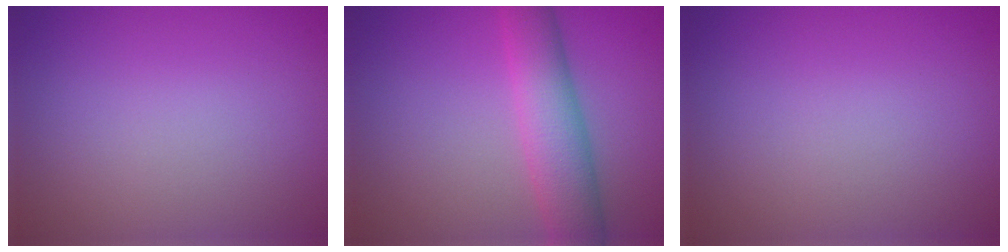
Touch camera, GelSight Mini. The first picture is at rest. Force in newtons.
{"total": 5.4, "press": 5.4, "slide": 0.1}
{"total": 0.0}